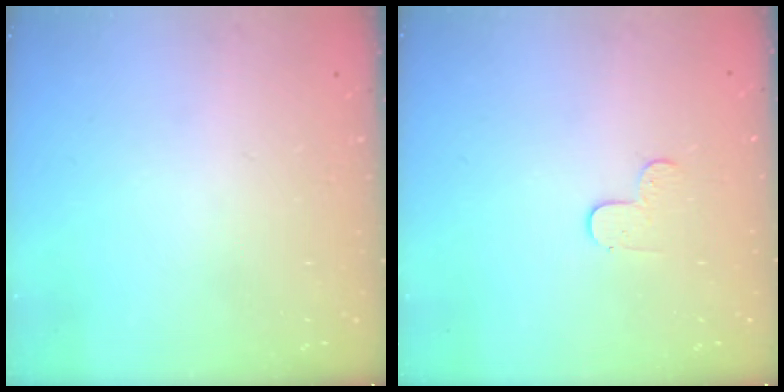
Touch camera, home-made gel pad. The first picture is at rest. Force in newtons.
{"total": 3.7, "press": 3.7, "slide": 0.4}